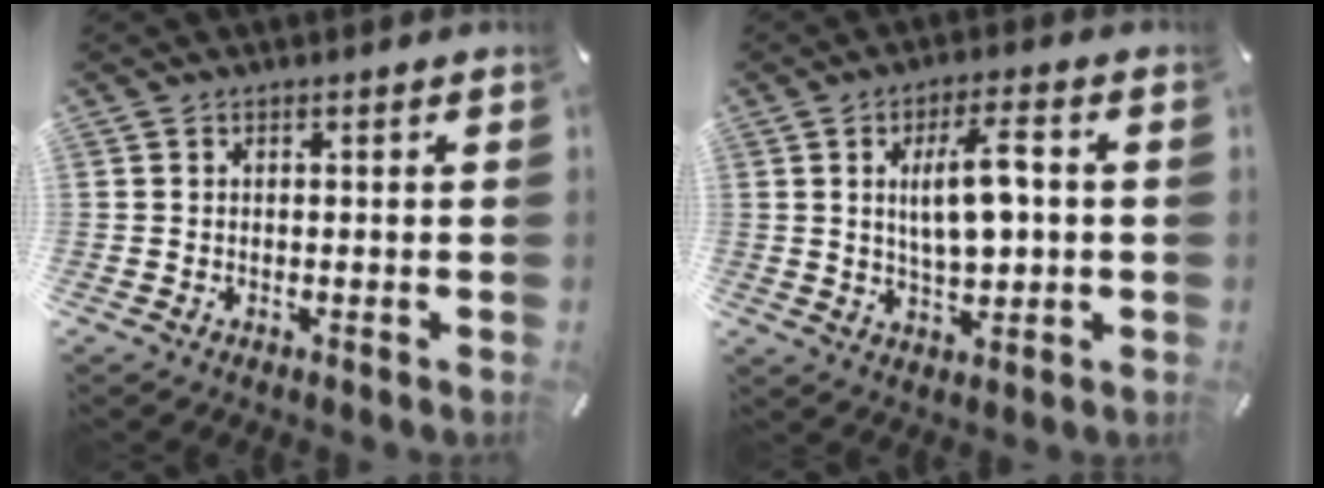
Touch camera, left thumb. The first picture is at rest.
{"total": 10.4, "force": [1.3, 4.4, 9.3], "torque": [-0.167, 0.004, 0.017]}